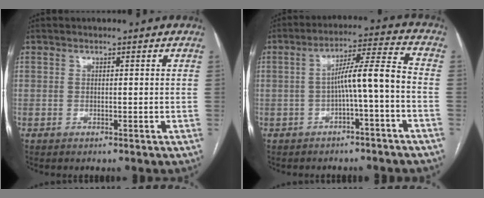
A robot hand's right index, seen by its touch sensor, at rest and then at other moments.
{"total": 7.7, "force": [-1.8, -0.3, 7.5], "torque": [-0.120, 0.028, -0.026]}